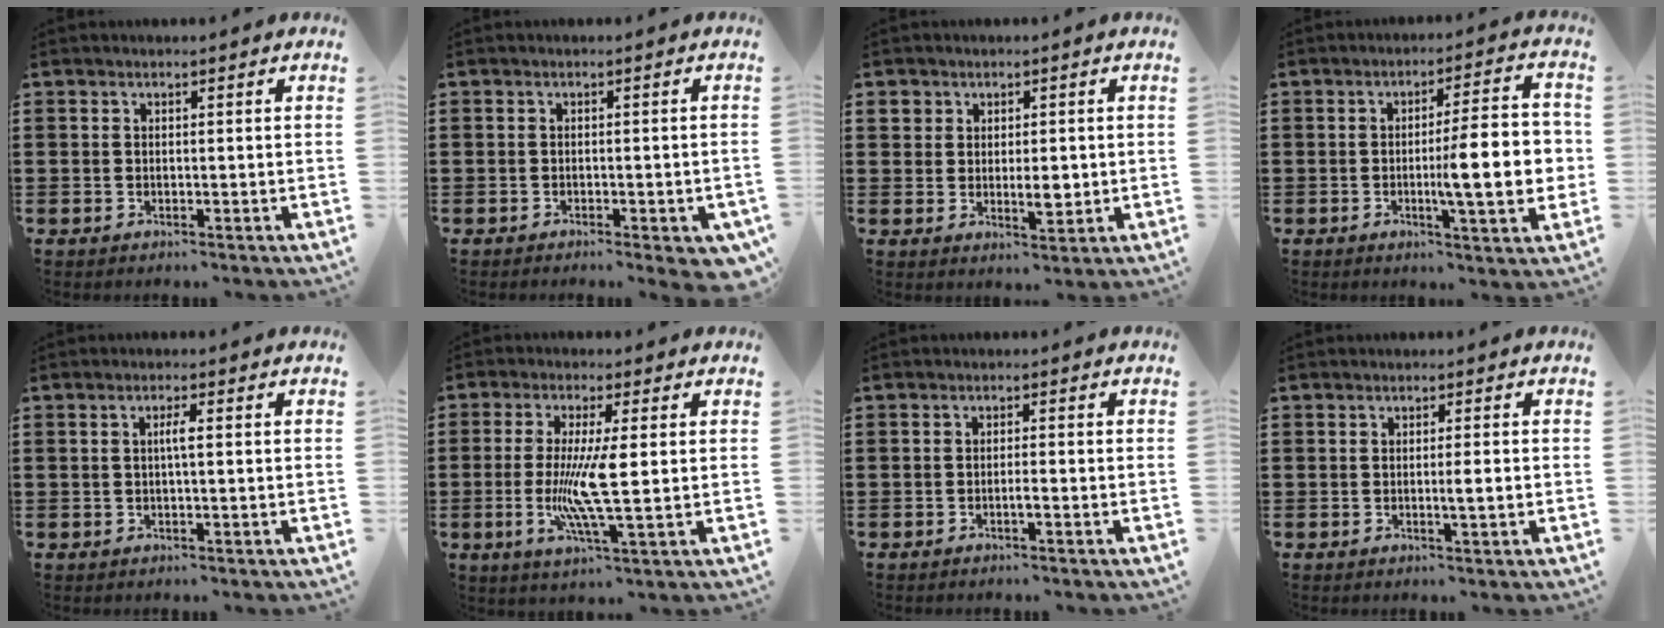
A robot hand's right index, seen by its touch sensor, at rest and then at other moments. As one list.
[{"total": 1.4, "force": [-1.0, 0.2, 1.0], "torque": [-0.019, -0.003, -0.017]}, {"total": 4.1, "force": [0.4, 2.8, 3.0], "torque": [-0.048, 0.004, 0.002]}, {"total": 11.8, "force": [-1.2, 2.2, 11.6], "torque": [-0.160, -0.009, -0.024]}, {"total": 1.8, "force": [0.0, 0.0, 1.8], "torque": [-0.034, 0.000, -0.002]}, {"total": 8.3, "force": [-0.5, 0.8, 8.3], "torque": [-0.167, -0.019, -0.014]}, {"total": 1.3, "force": [-0.8, -0.1, 1.0], "torque": [-0.019, -0.006, -0.014]}, {"total": 1.9, "force": [-0.3, 0.0, 1.9], "torque": [-0.031, -0.004, -0.006]}]